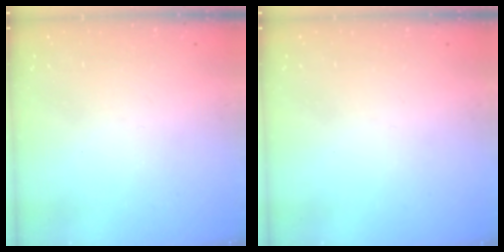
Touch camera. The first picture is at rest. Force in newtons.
{"total": 0.0}